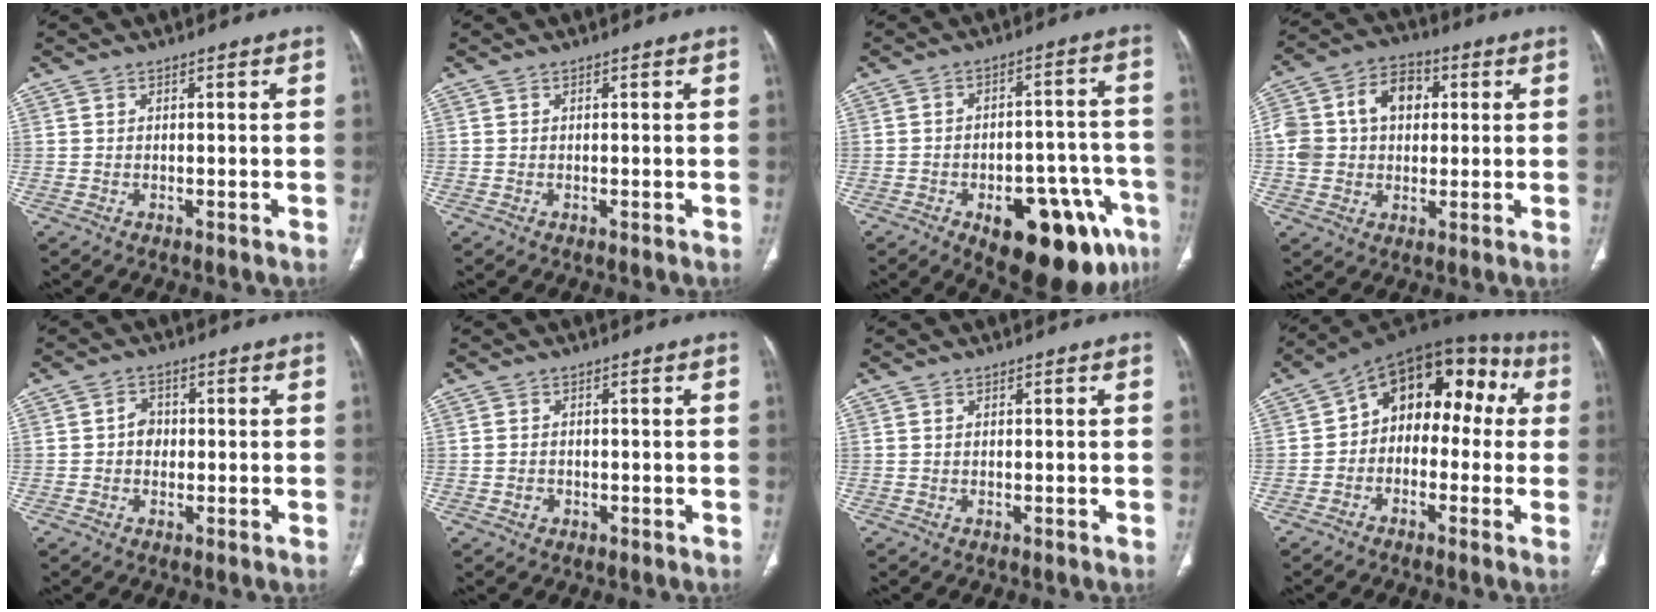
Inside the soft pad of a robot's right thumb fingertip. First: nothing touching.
{"total": 0.0}
{"total": 20.8, "force": [-10.1, 9.6, 15.5], "torque": [-0.137, 0.052, -0.122]}
{"total": 14.3, "force": [2.2, 10.8, 9.2], "torque": [-0.150, 0.027, 0.035]}
{"total": 3.0, "force": [-0.1, 2.5, 1.6], "torque": [-0.010, 0.008, -0.008]}
{"total": 1.6, "force": [-0.4, 1.4, 0.7], "torque": [-0.010, 0.007, -0.003]}
{"total": 0.0}
{"total": 15.2, "force": [1.4, 10.2, 11.2], "torque": [-0.095, 0.060, 0.001]}